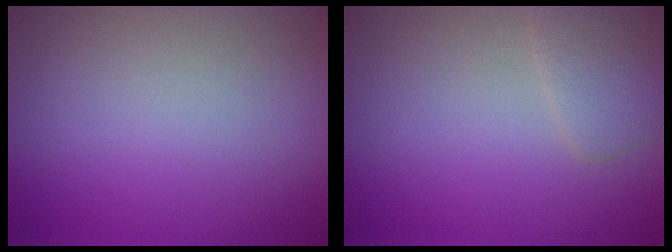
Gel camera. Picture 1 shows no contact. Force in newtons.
{"total": 2.1, "press": 2.1, "slide": 0.2}